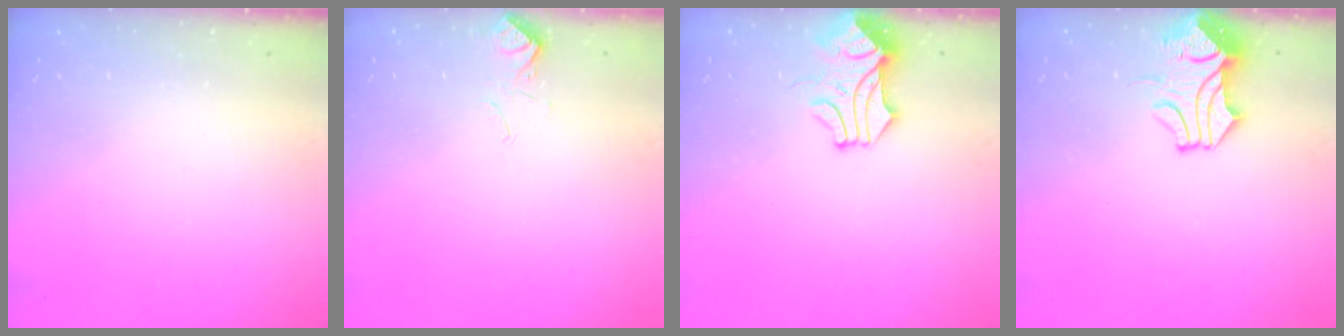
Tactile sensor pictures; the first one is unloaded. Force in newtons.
{"total": 3.0, "press": 3.0, "slide": 0.5}
{"total": 1.4, "press": 1.4, "slide": 0.0}
{"total": 2.0, "press": 1.9, "slide": 0.6}